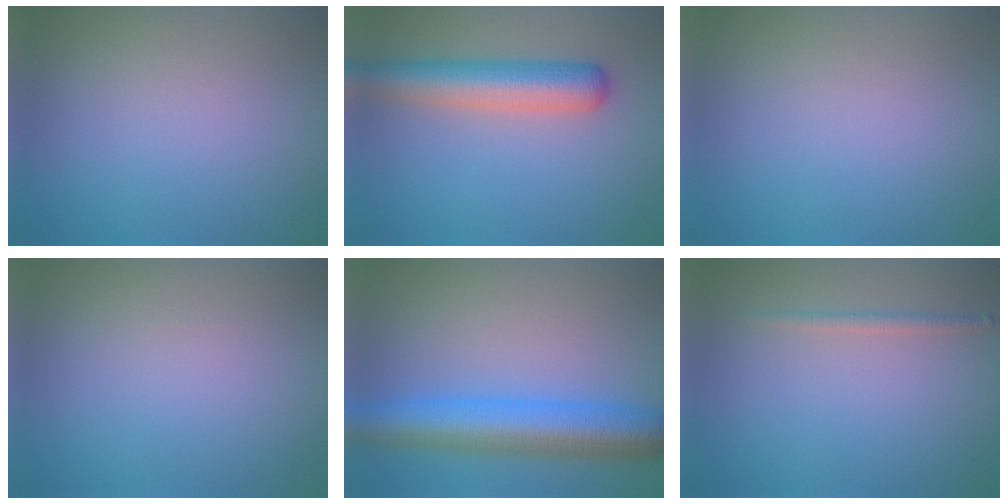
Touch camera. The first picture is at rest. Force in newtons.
{"total": 5.6, "press": 5.6, "slide": 0.2}
{"total": 0.0}
{"total": 0.0}
{"total": 7.8, "press": 7.8, "slide": 0.1}
{"total": 1.1, "press": 1.1, "slide": 0.0}